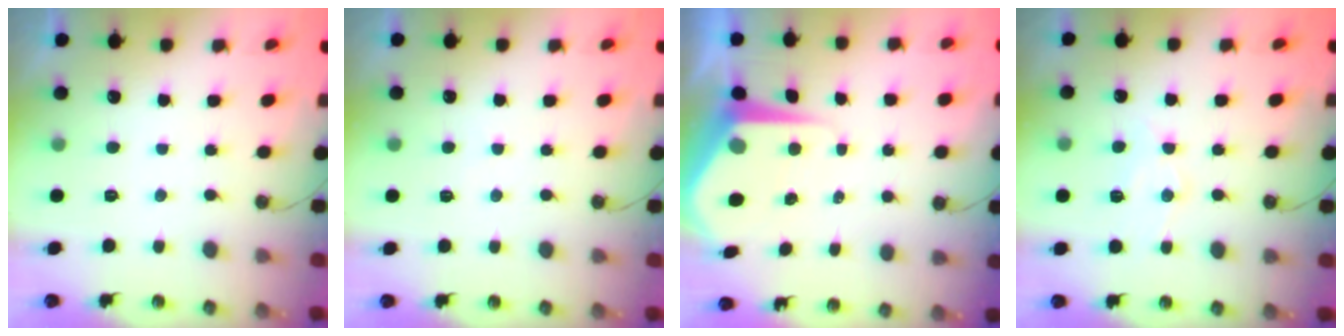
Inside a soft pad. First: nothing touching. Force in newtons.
{"total": 3.6, "press": 3.6, "slide": 0.4}
{"total": 8.9, "press": 8.8, "slide": 1.0}
{"total": 9.5, "press": 9.5, "slide": 0.8}